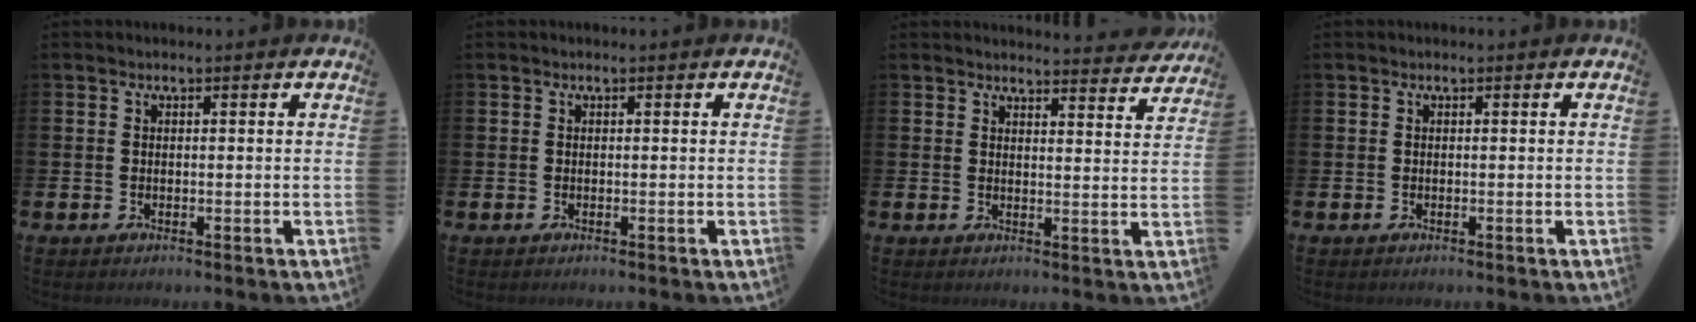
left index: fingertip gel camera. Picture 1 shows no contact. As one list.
[{"total": 0.0}, {"total": 3.8, "force": [3.8, 0.0, 0.1], "torque": [0.010, -0.034, 0.064]}, {"total": 0.0}]